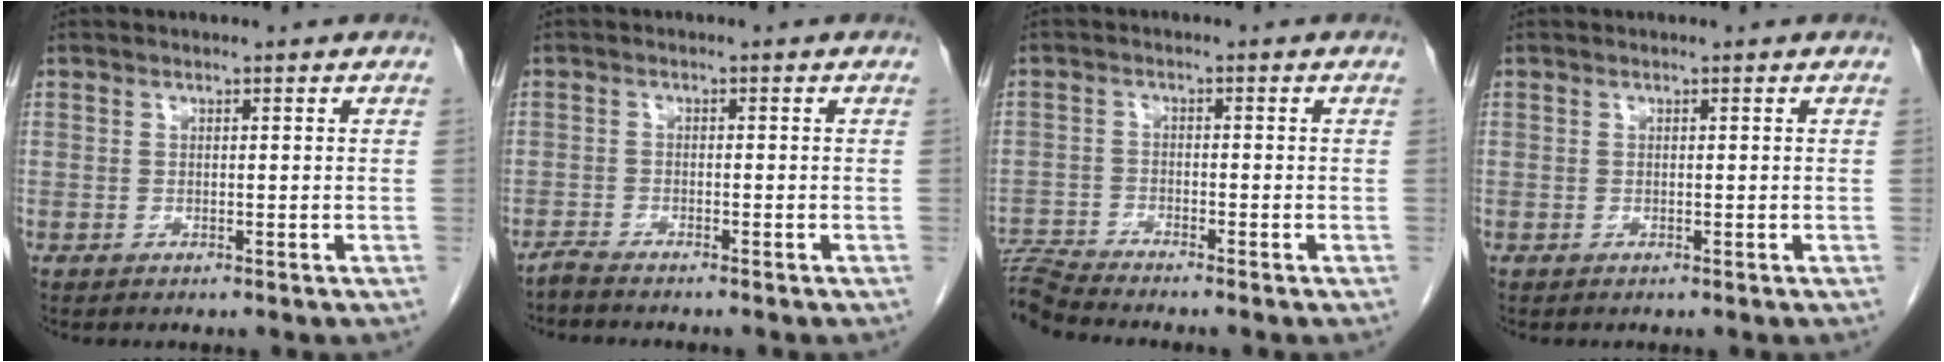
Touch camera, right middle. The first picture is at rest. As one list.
[{"total": 2.8, "force": [-2.6, 0.2, 1.0], "torque": [-0.019, -0.004, -0.038]}, {"total": 5.6, "force": [-5.4, -1.4, 0.6], "torque": [-0.016, -0.006, -0.101]}, {"total": 0.0}]